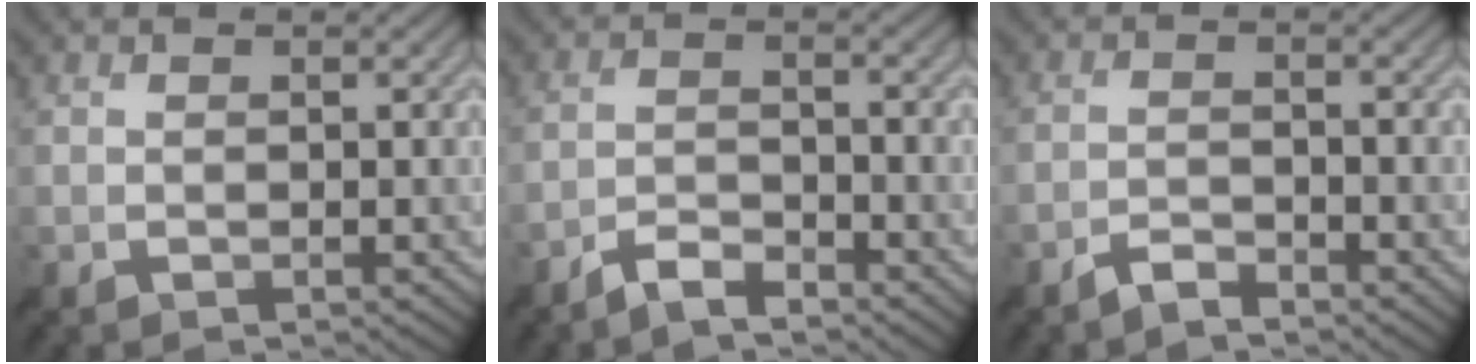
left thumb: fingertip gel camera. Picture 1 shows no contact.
{"total": 3.5, "force": [-3.0, 0.7, 1.7], "torque": [-0.031, 0.002, -0.064]}
{"total": 2.4, "force": [-2.1, 0.4, 1.1], "torque": [-0.020, 0.003, -0.045]}